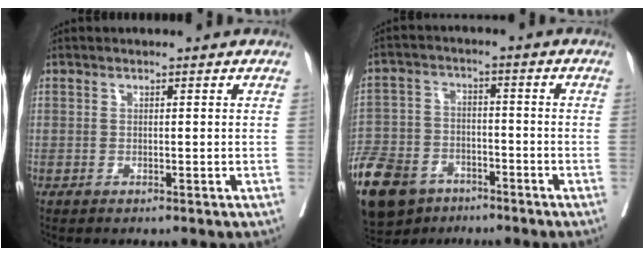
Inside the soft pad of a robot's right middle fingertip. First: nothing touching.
{"total": 16.6, "force": [-10.6, 10.1, 7.7], "torque": [-0.203, -0.014, -0.180]}